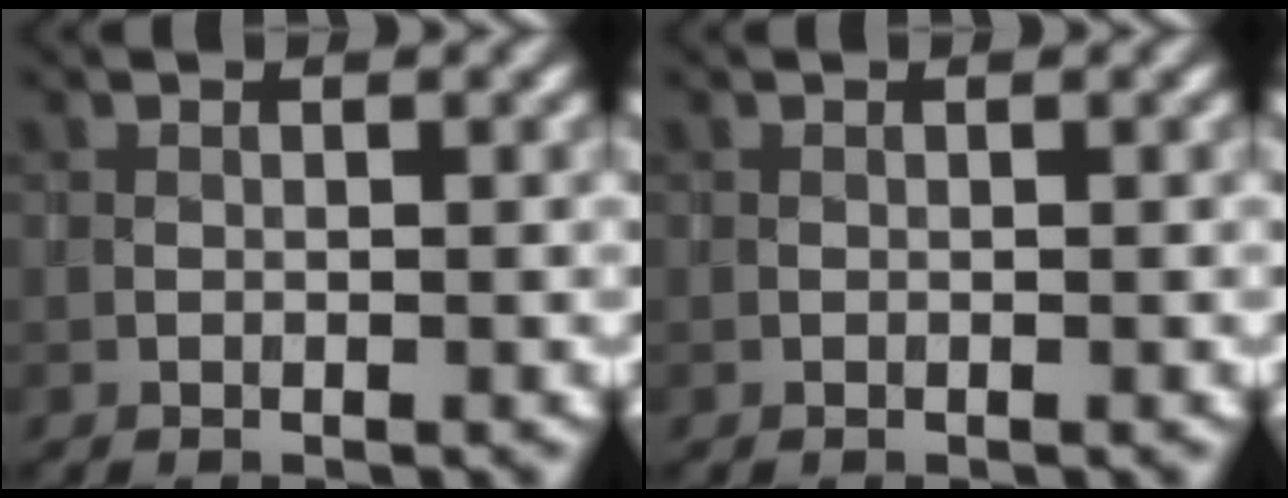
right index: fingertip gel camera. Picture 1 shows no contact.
{"total": 0.0}